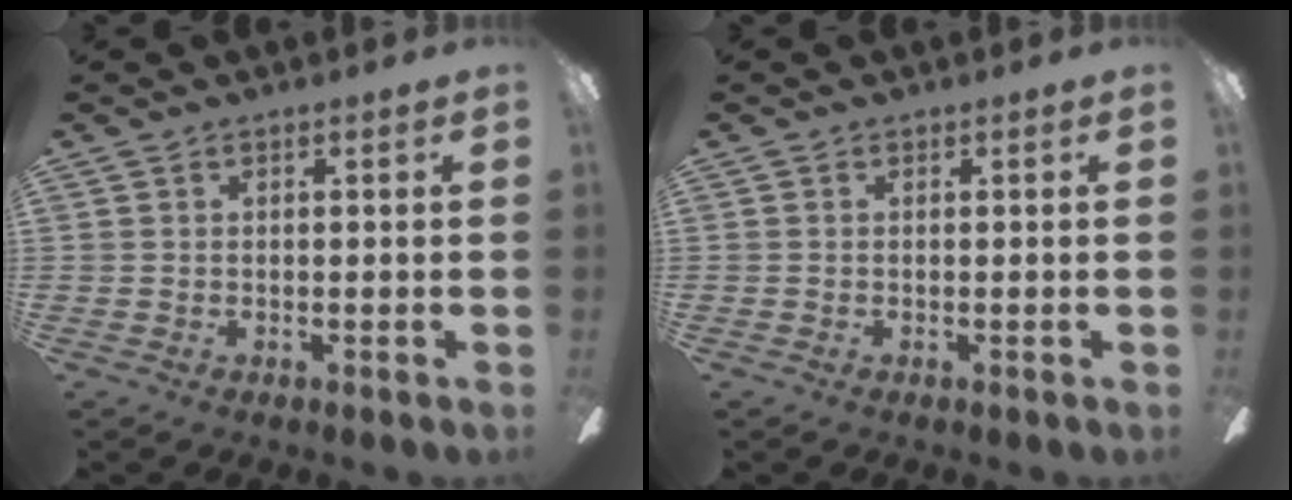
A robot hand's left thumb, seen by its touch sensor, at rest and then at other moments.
{"total": 0.0}